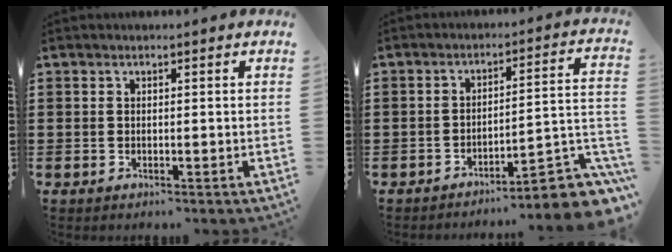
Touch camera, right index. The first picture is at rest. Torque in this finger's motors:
{"motor_torque": [1.21, -0.93, 0.10, -0.12]}